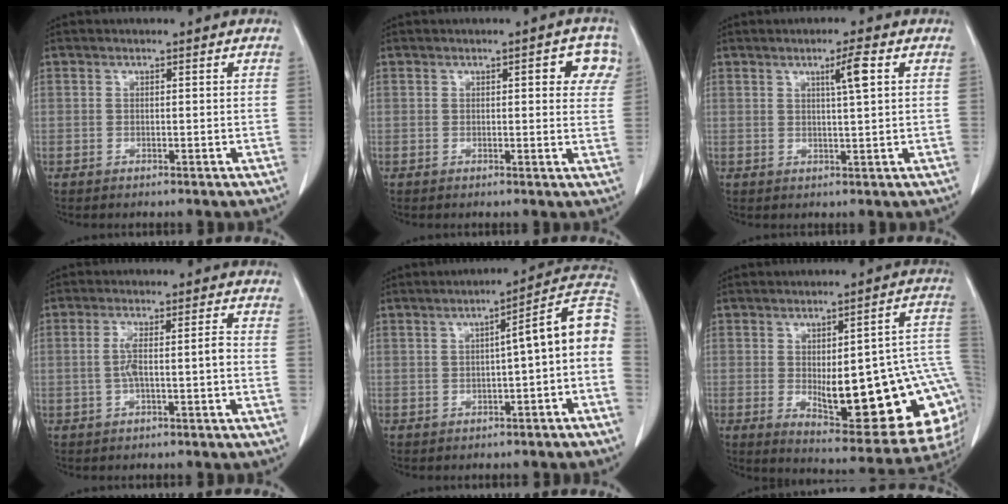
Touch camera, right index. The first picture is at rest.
{"total": 5.0, "force": [1.9, 1.7, 4.3], "torque": [-0.035, 0.008, 0.013]}
{"total": 3.6, "force": [1.3, -0.4, 3.3], "torque": [-0.057, -0.002, 0.022]}
{"total": 4.4, "force": [-0.8, 0.2, 4.4], "torque": [-0.086, 0.015, -0.011]}
{"total": 9.4, "force": [-1.2, 1.1, 9.2], "torque": [-0.114, 0.033, -0.022]}
{"total": 22.9, "force": [-2.2, 6.0, 22.0], "torque": [-0.215, 0.013, -0.005]}